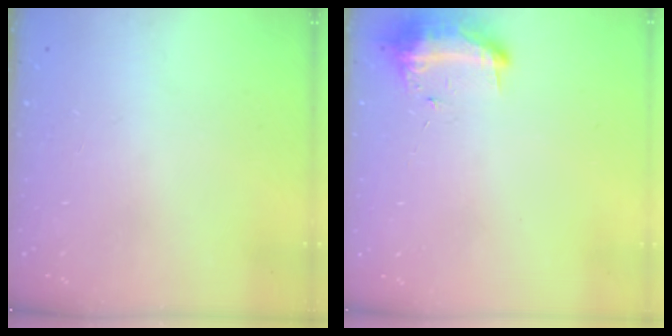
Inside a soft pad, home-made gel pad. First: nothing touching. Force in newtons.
{"total": 9.9, "press": 9.8, "slide": 1.0}